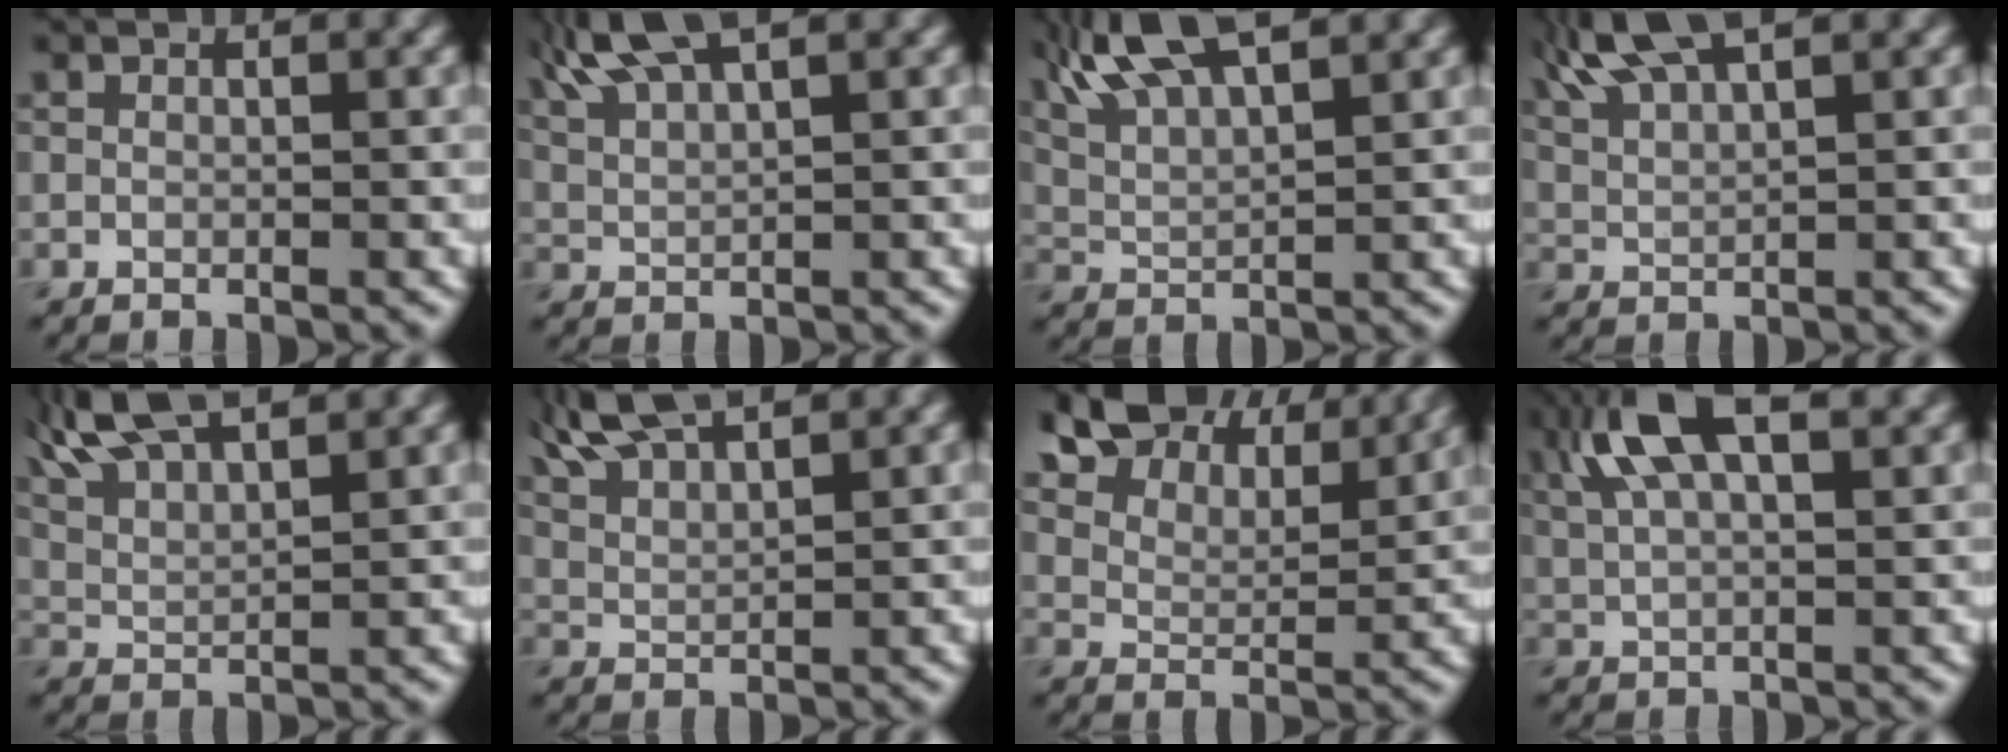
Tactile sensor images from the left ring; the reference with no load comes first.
{"total": 5.7, "force": [4.1, 1.4, 3.8], "torque": [-0.075, 0.022, 0.070]}
{"total": 9.3, "force": [6.3, 2.9, 6.2], "torque": [-0.124, 0.039, 0.087]}
{"total": 6.3, "force": [4.5, 1.6, 4.2], "torque": [-0.083, 0.024, 0.072]}
{"total": 9.5, "force": [6.8, 3.2, 5.7], "torque": [-0.123, 0.039, 0.090]}
{"total": 7.1, "force": [5.6, 2.0, 3.9], "torque": [-0.075, 0.029, 0.077]}
{"total": 10.0, "force": [8.3, 4.0, 3.9], "torque": [-0.083, -0.002, 0.136]}
{"total": 8.1, "force": [4.4, 2.9, 6.2], "torque": [-0.136, 0.027, 0.074]}